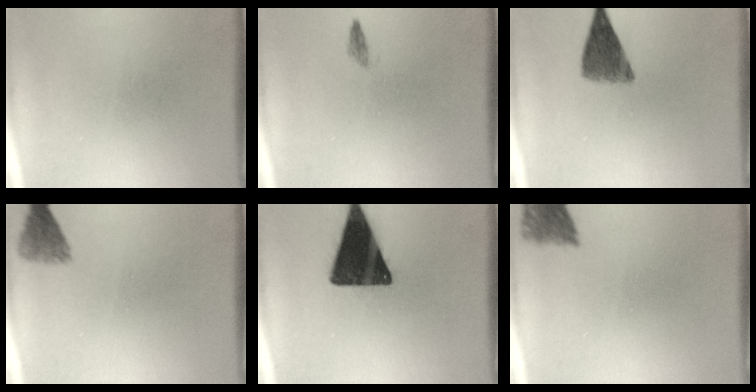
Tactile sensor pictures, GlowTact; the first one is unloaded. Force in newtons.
{"total": 0.8}
{"total": 6.3}
{"total": 3.0}
{"total": 17.7}
{"total": 4.0}